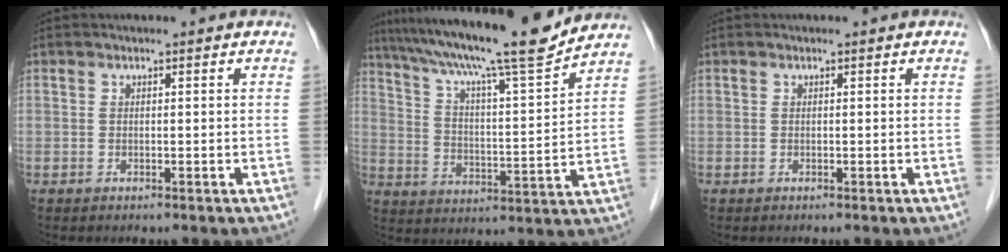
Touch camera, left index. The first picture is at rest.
{"total": 18.3, "force": [15.7, -0.2, 9.5], "torque": [-0.165, 0.003, 0.243]}
{"total": 0.0}